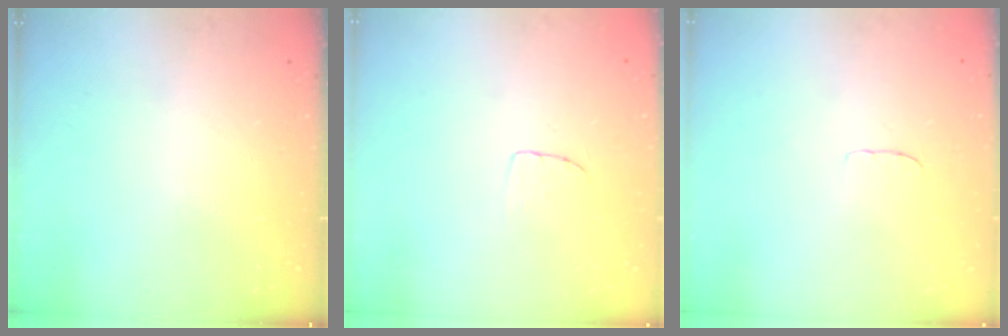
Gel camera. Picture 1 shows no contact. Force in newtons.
{"total": 4.1, "press": 4.0, "slide": 0.2}
{"total": 3.3, "press": 3.3, "slide": 0.2}